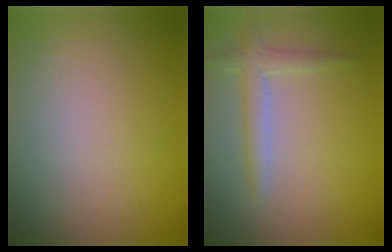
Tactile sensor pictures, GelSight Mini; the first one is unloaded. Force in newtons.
{"total": 2.0, "press": 2.0, "slide": 0.0}